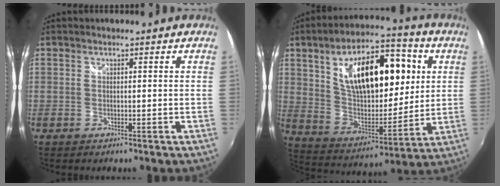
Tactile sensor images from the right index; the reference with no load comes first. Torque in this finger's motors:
{"motor_torque": [1.34, 0.79, 1.05, 0.21]}